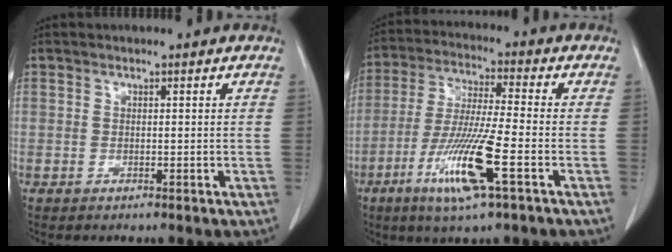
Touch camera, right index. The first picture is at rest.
{"total": 12.4, "force": [-5.1, 0.3, 11.3], "torque": [-0.230, -0.022, -0.097]}